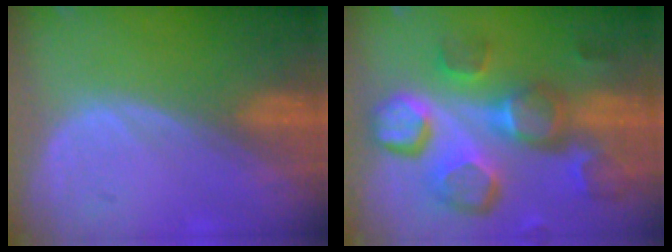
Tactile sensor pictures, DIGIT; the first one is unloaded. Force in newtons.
{"total": 12.8, "press": 11.2, "slide": 6.2}